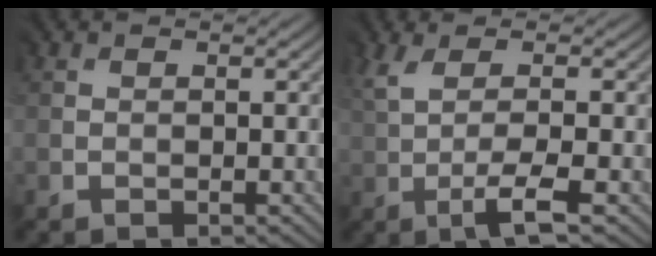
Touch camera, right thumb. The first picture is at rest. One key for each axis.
{"total": 4.7, "fx": -0.3, "fy": 0.7, "fz": 4.7, "tx": -0.102, "ty": 0.011, "tz": -0.009}